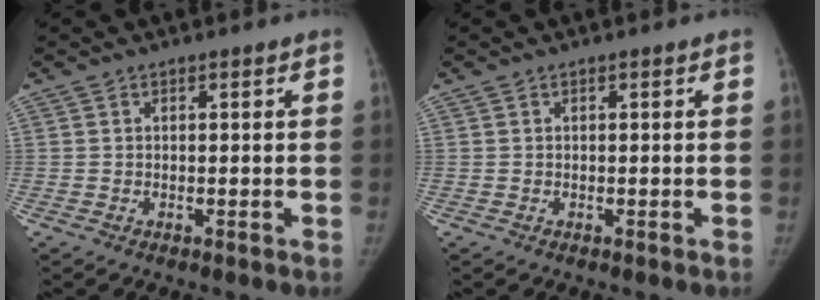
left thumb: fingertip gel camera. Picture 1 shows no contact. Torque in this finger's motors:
{"motor_torque": [0.27, -0.08, 0.42, -0.30, 0.08]}